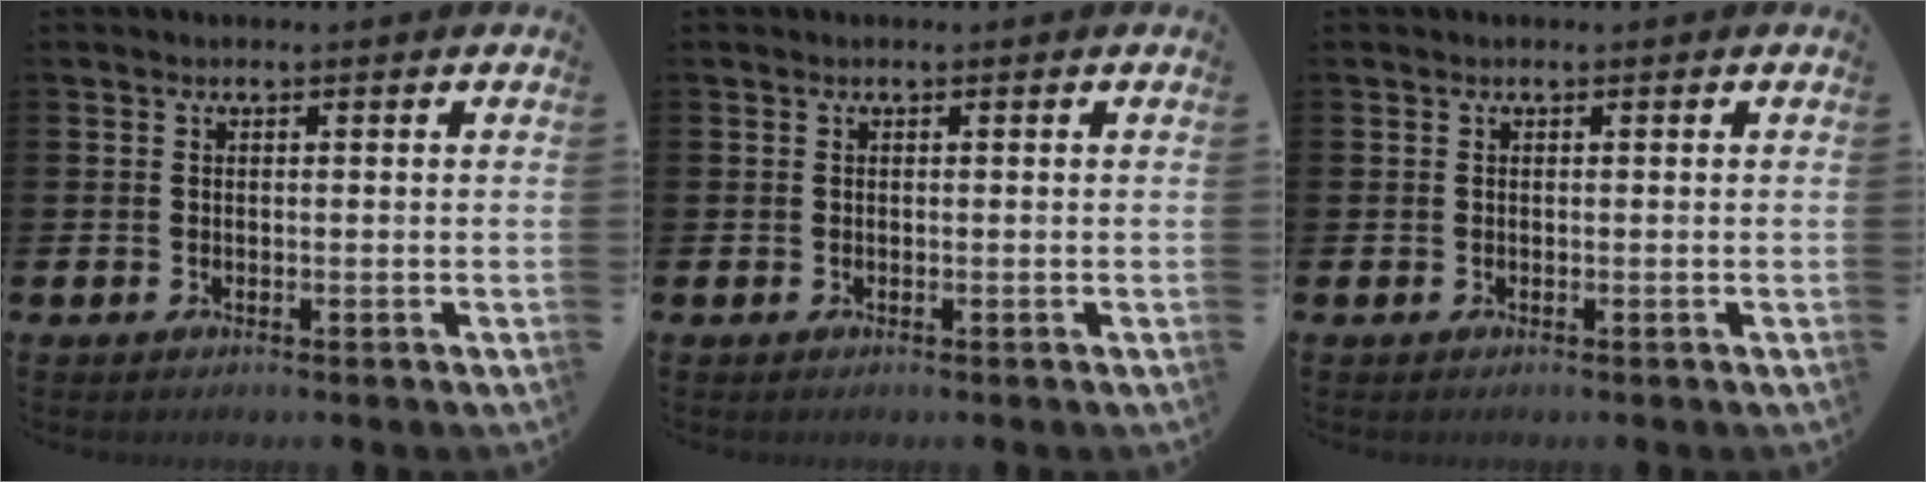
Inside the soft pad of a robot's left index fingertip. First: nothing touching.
{"total": 0.0}
{"total": 0.0}